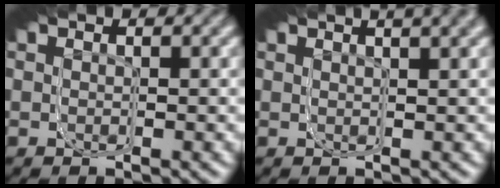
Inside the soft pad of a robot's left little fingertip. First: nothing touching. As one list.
[{"total": 1.3, "force": [1.1, -0.5, 0.5], "torque": [-0.012, 0.005, 0.018]}]